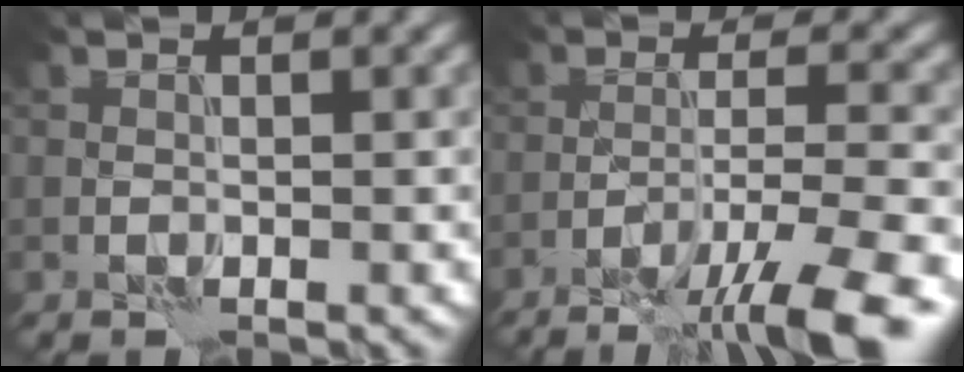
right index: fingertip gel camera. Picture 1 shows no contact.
{"total": 9.3, "force": [-6.4, 1.4, 6.6], "torque": [-0.102, 0.004, -0.105]}